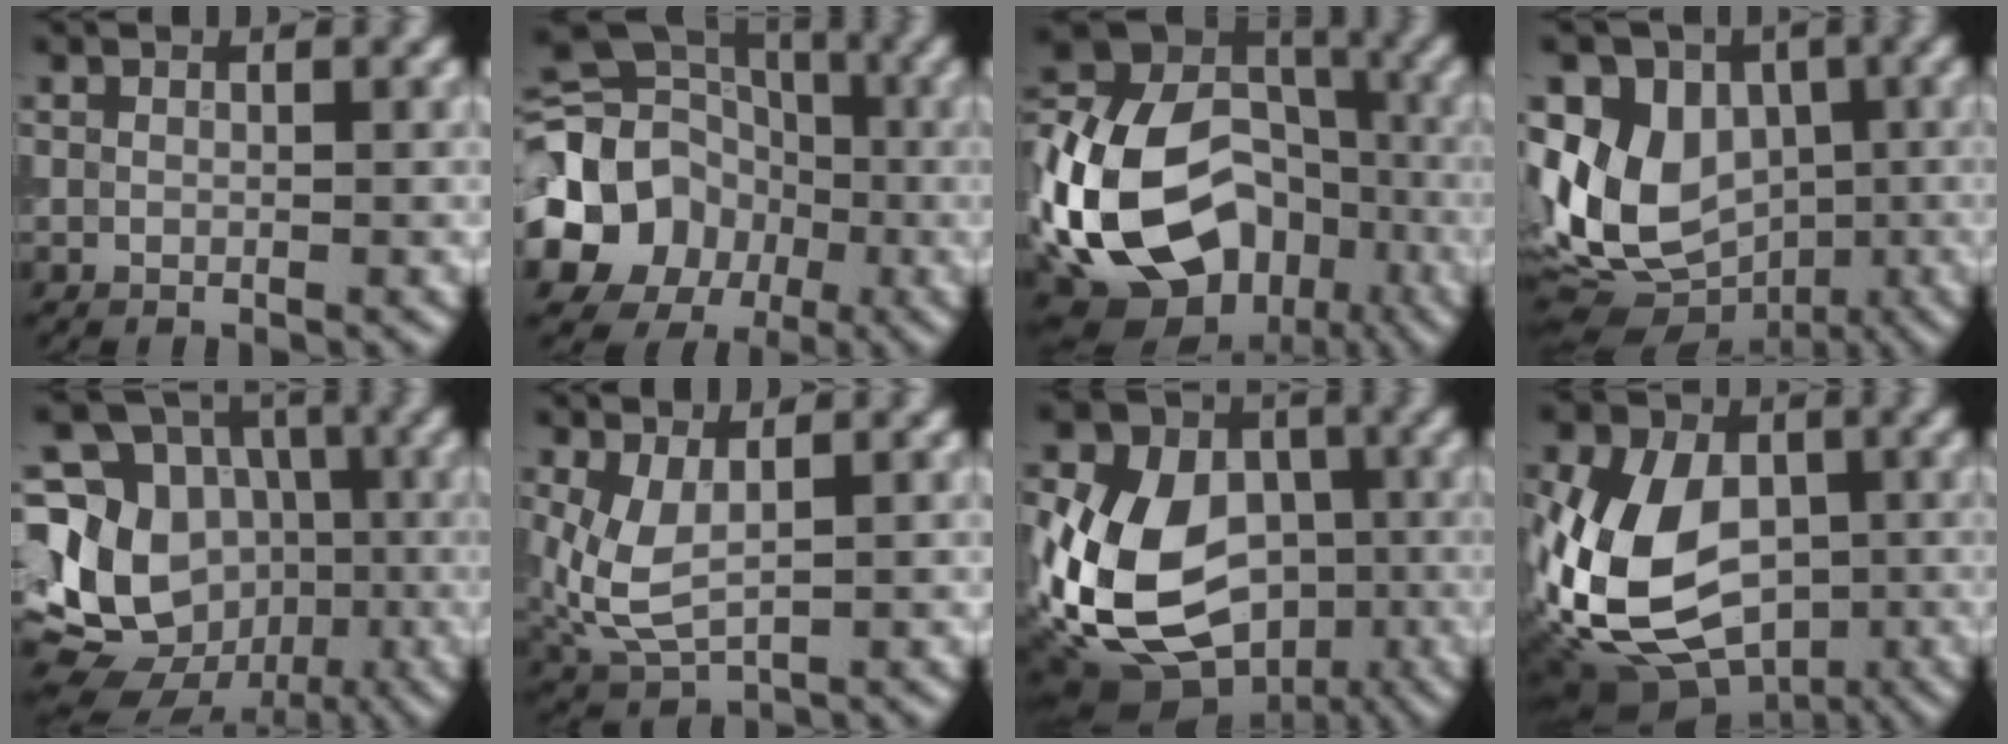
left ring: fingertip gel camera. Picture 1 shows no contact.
{"total": 17.8, "force": [-4.2, 16.1, 6.3], "torque": [-0.147, -0.018, -0.102]}
{"total": 20.1, "force": [-6.1, 14.9, 12.0], "torque": [-0.250, -0.005, -0.095]}
{"total": 11.4, "force": [-0.3, 8.8, 7.2], "torque": [-0.135, 0.010, -0.012]}
{"total": 14.9, "force": [-2.2, 12.7, 7.4], "torque": [-0.175, 0.012, -0.046]}
{"total": 4.3, "force": [0.6, 2.3, 3.6], "torque": [-0.098, -0.009, 0.016]}
{"total": 17.0, "force": [-3.0, 13.3, 10.2], "torque": [-0.203, -0.002, -0.068]}
{"total": 14.3, "force": [-2.3, 10.5, 9.5], "torque": [-0.192, -0.007, -0.035]}